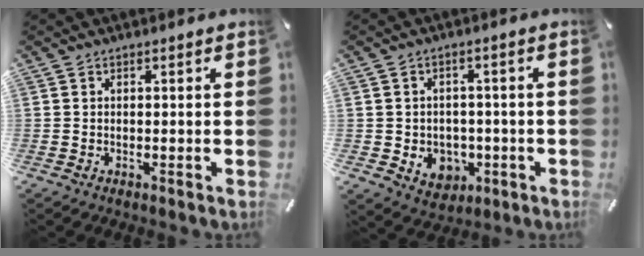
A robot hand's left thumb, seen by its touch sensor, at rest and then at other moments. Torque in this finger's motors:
{"motor_torque": [0.04, 0.10, 0.04, 0.01, 0.02]}